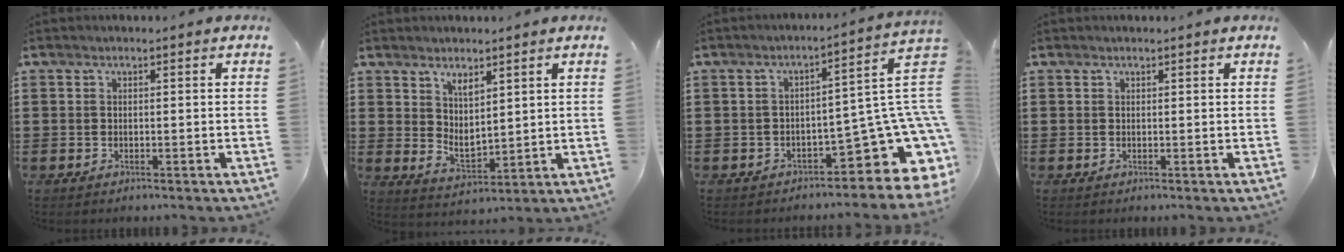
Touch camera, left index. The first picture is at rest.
{"total": 3.7, "force": [3.1, 1.3, 1.6], "torque": [-0.031, -0.012, 0.052]}
{"total": 12.1, "force": [-4.2, 4.3, 10.5], "torque": [-0.157, 0.000, -0.066]}
{"total": 0.0}